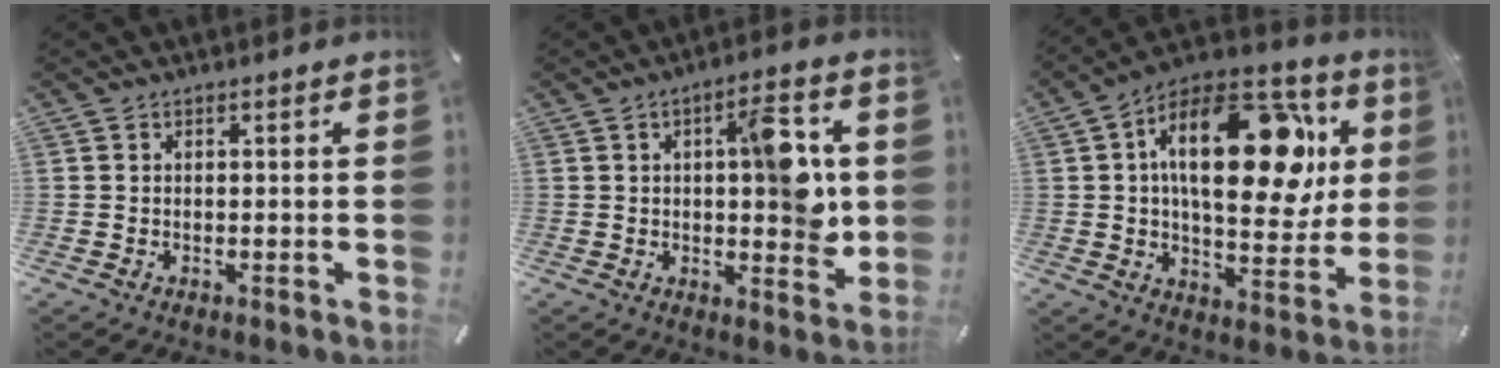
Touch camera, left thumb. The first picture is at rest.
{"total": 12.1, "force": [2.0, 4.7, 11.0], "torque": [-0.131, -0.012, 0.026]}
{"total": 26.4, "force": [7.2, 13.9, 21.2], "torque": [-0.327, -0.031, 0.117]}